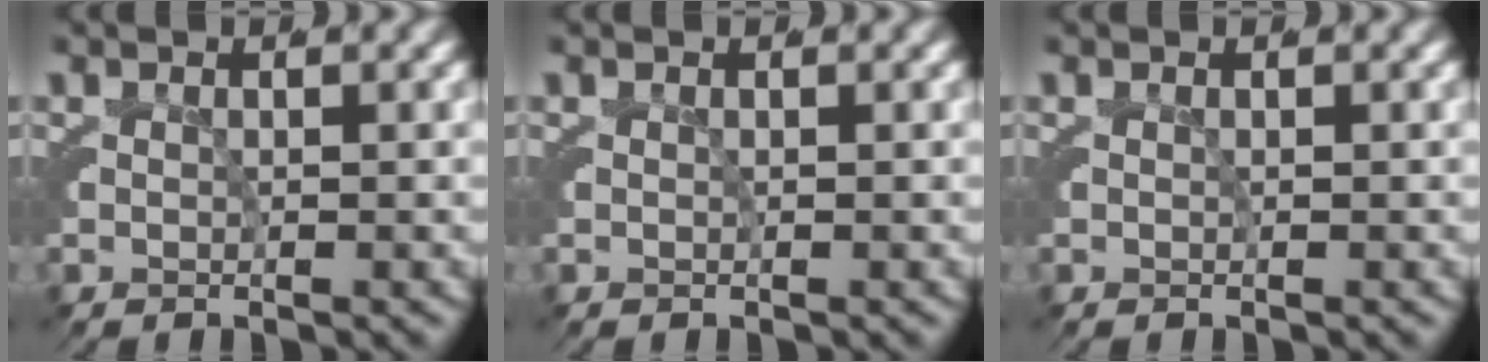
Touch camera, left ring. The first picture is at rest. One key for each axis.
{"total": 0.0}
{"total": 0.0}